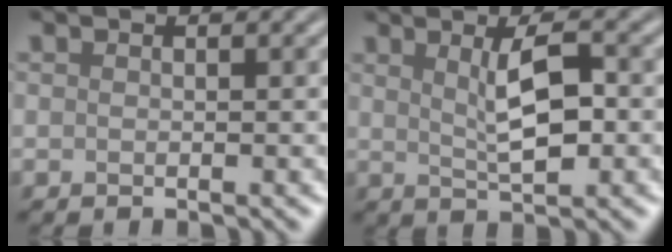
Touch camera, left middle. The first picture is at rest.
{"total": 3.9, "force": [0.8, 0.9, 3.7], "torque": [-0.065, 0.003, 0.014]}